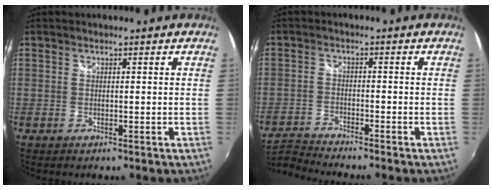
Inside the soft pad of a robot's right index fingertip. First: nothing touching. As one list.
[{"total": 5.4, "force": [-5.4, -0.2, 0.5], "torque": [-0.032, -0.004, -0.118]}]